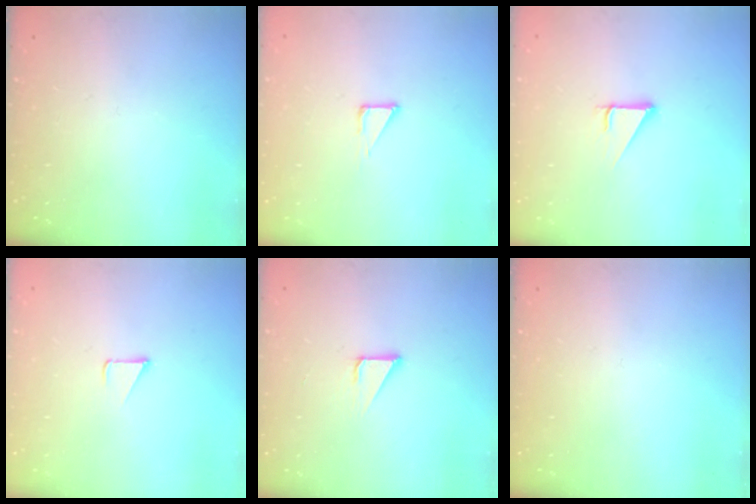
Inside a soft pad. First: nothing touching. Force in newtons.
{"total": 3.6, "press": 3.6, "slide": 0.2}
{"total": 2.9, "press": 2.8, "slide": 0.2}
{"total": 1.8, "press": 1.7, "slide": 0.1}
{"total": 2.1, "press": 2.1, "slide": 0.0}
{"total": 0.0}